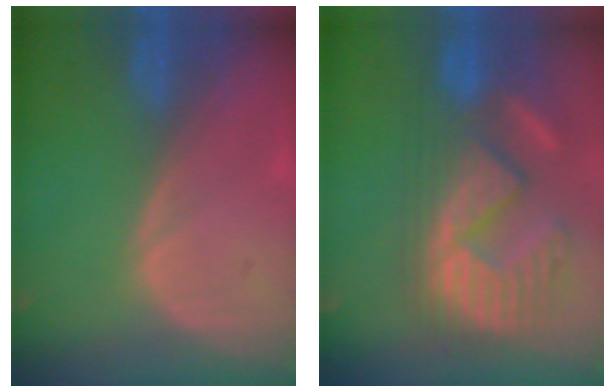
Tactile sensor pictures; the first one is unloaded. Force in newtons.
{"total": 12.3, "press": 11.6, "slide": 4.0}